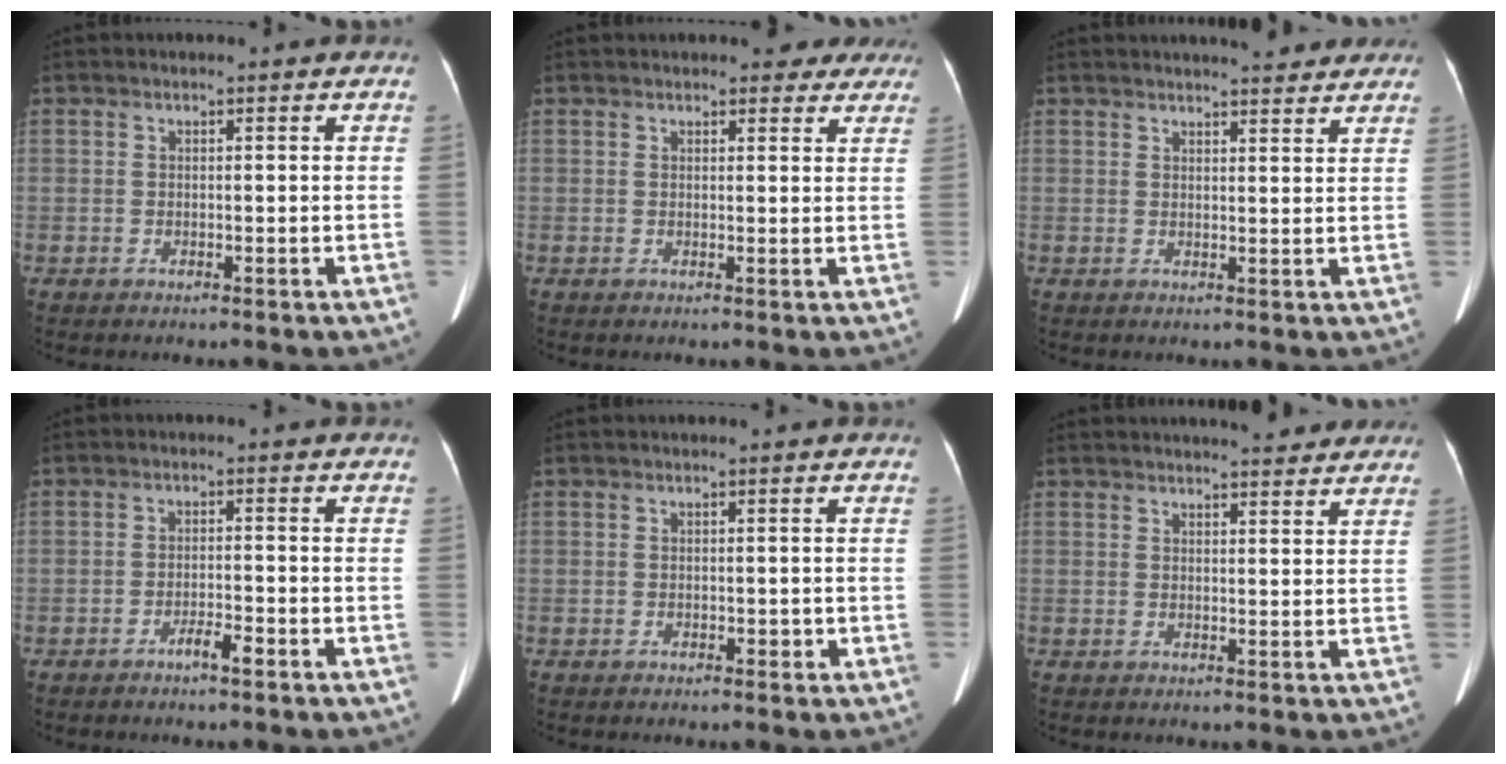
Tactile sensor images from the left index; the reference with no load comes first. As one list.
[{"total": 4.9, "force": [4.3, 1.9, 1.4], "torque": [0.001, 0.006, 0.041]}, {"total": 7.5, "force": [6.7, 1.3, 3.0], "torque": [-0.034, 0.009, 0.076]}, {"total": 2.4, "force": [-1.7, 0.2, 1.7], "torque": [-0.031, 0.001, -0.030]}, {"total": 0.7, "force": [-0.3, 0.5, 0.5], "torque": [-0.005, 0.002, -0.004]}, {"total": 7.7, "force": [6.9, 1.4, 3.1], "torque": [-0.034, 0.009, 0.077]}]